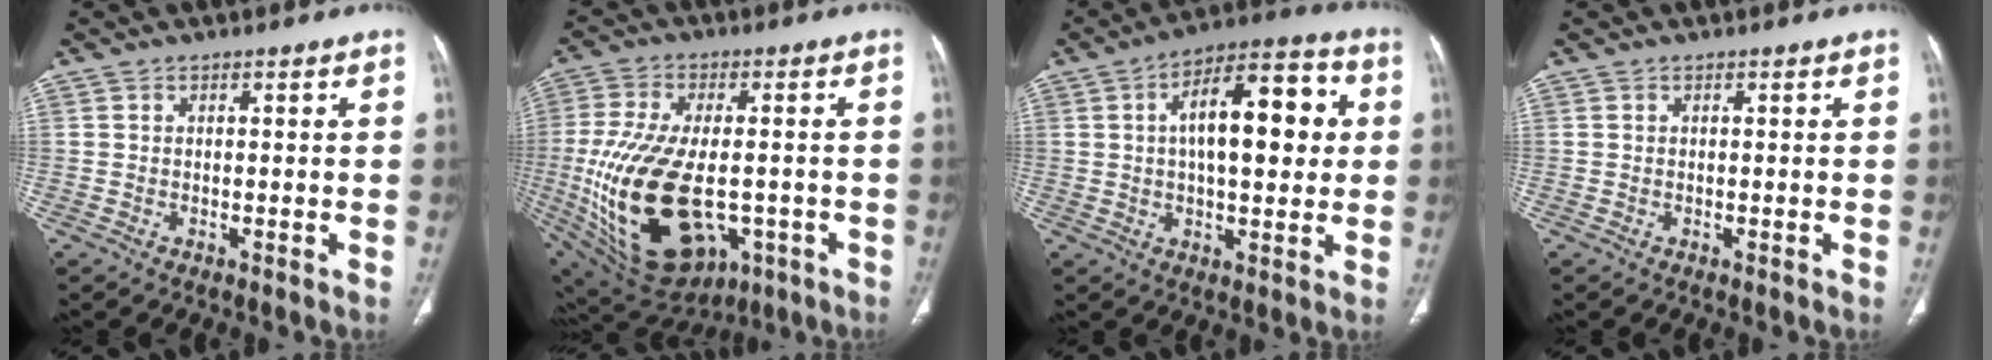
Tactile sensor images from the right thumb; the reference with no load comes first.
{"total": 25.4, "force": [-4.9, 14.1, 20.5], "torque": [-0.435, -0.020, -0.051]}
{"total": 16.8, "force": [3.0, 7.4, 14.8], "torque": [-0.195, 0.023, 0.038]}
{"total": 0.0}